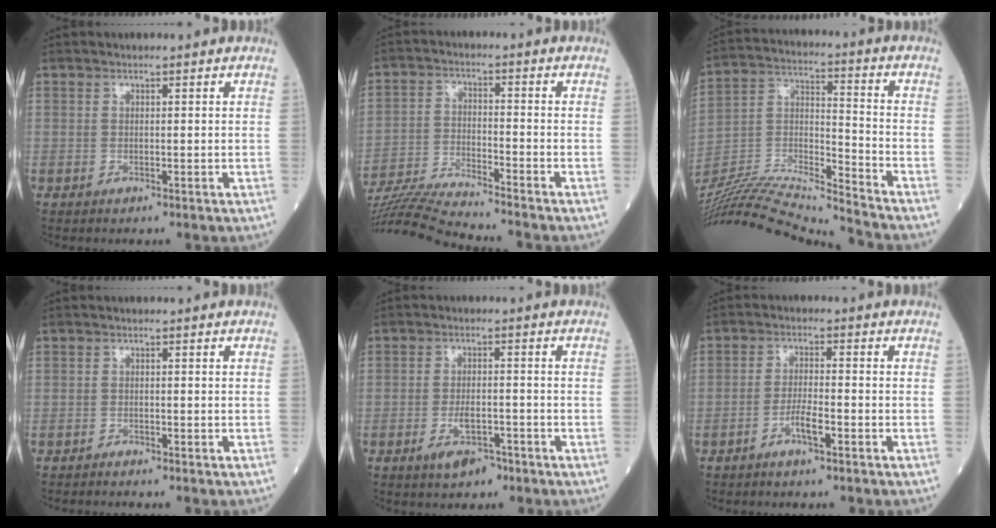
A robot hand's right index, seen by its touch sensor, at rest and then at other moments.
{"total": 11.2, "force": [-10.7, -1.4, 2.8], "torque": [-0.042, -0.010, -0.193]}
{"total": 21.3, "force": [-20.3, -0.9, 6.3], "torque": [-0.132, -0.002, -0.350]}
{"total": 1.0, "force": [-1.0, -0.1, 0.0], "torque": [0.001, 0.000, -0.016]}
{"total": 4.0, "force": [-2.5, 1.7, 2.7], "torque": [-0.053, 0.001, -0.036]}
{"total": 3.3, "force": [-1.9, 0.4, 2.7], "torque": [-0.049, 0.003, -0.038]}